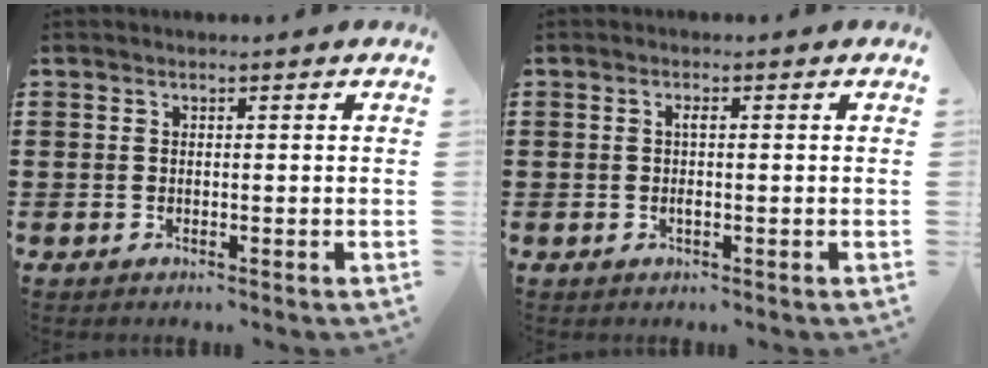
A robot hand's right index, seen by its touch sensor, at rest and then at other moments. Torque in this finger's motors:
{"motor_torque": [0.70, 0.55, 0.07, 0.03]}